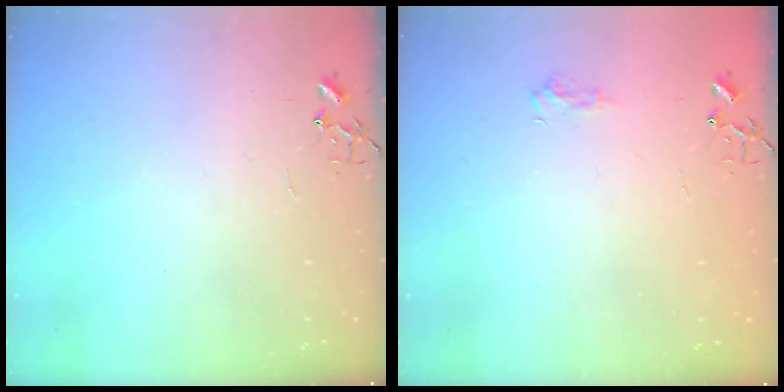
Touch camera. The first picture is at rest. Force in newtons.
{"total": 6.6, "press": 6.6, "slide": 0.8}